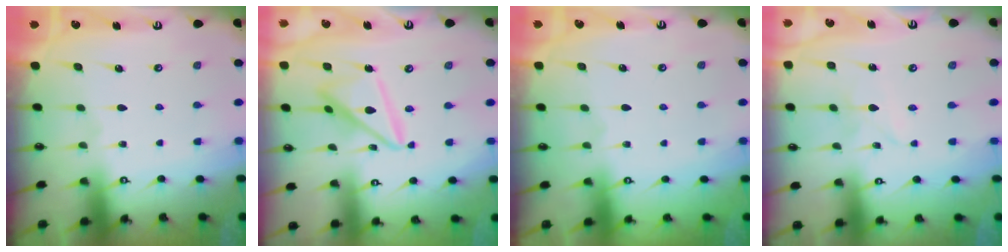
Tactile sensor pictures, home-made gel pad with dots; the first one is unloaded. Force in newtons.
{"total": 15.9, "press": 15.8, "slide": 1.6}
{"total": 0.6, "press": 0.6, "slide": 0.1}
{"total": 2.0, "press": 1.9, "slide": 0.2}